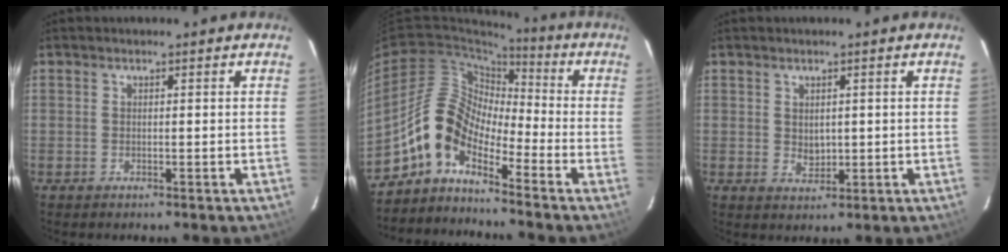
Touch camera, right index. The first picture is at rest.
{"total": 9.6, "force": [-6.5, 4.2, 5.6], "torque": [-0.099, 0.024, -0.145]}
{"total": 2.6, "force": [0.5, 2.0, 1.6], "torque": [-0.024, 0.000, 0.013]}